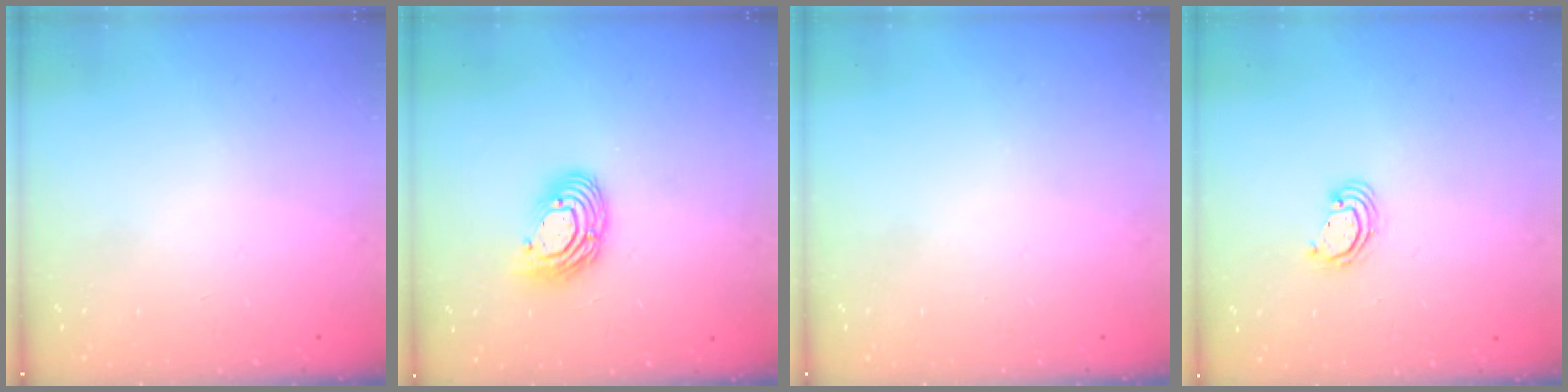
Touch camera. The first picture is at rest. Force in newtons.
{"total": 11.0, "press": 10.9, "slide": 1.1}
{"total": 0.0}
{"total": 2.6, "press": 2.6, "slide": 0.1}